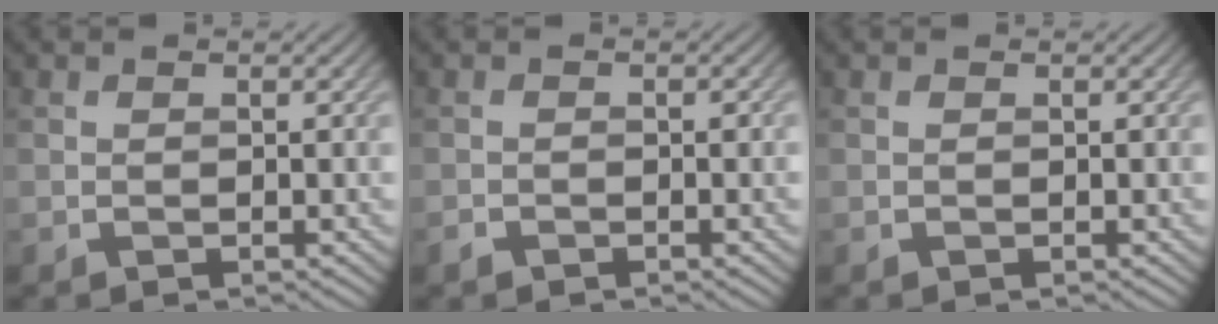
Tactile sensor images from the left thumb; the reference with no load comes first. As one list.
[{"total": 1.5, "force": [-1.0, 0.7, 0.9], "torque": [-0.018, 0.000, -0.018]}, {"total": 0.0}]